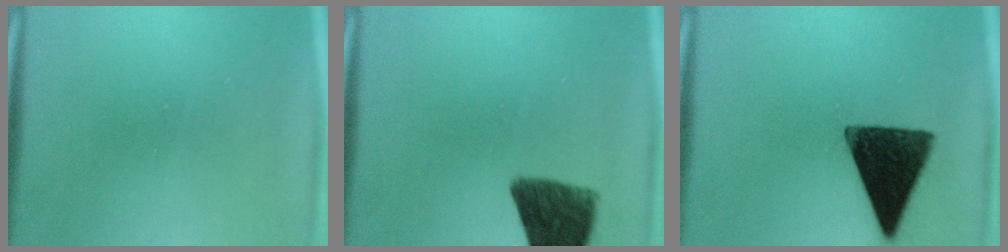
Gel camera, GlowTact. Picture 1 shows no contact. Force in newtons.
{"total": 10.9}
{"total": 14.8}